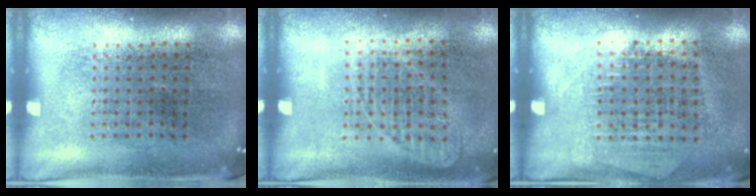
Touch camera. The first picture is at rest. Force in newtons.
{"total": 1.0, "press": 1.0, "slide": 0.3}
{"total": 1.2, "press": 1.0, "slide": 0.6}